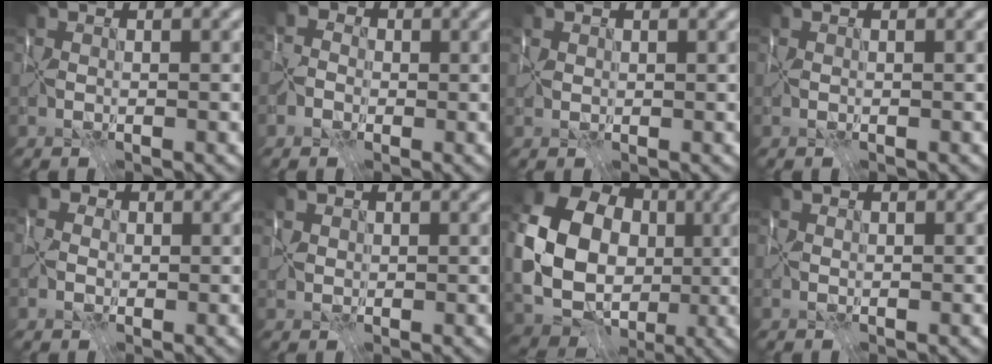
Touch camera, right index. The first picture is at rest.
{"total": 3.6, "force": [-0.5, 3.4, 1.1], "torque": [-0.003, 0.021, -0.044]}
{"total": 0.5, "force": [0.4, 0.1, -0.4], "torque": [0.005, 0.005, 0.007]}
{"total": 0.0}
{"total": 4.5, "force": [1.3, 4.0, 1.8], "torque": [-0.016, 0.030, -0.014]}
{"total": 1.0, "force": [0.6, 0.7, -0.2], "torque": [-0.002, -0.002, 0.021]}
{"total": 14.9, "force": [0.2, 12.6, 8.0], "torque": [-0.173, -0.007, 0.000]}
{"total": 0.0}